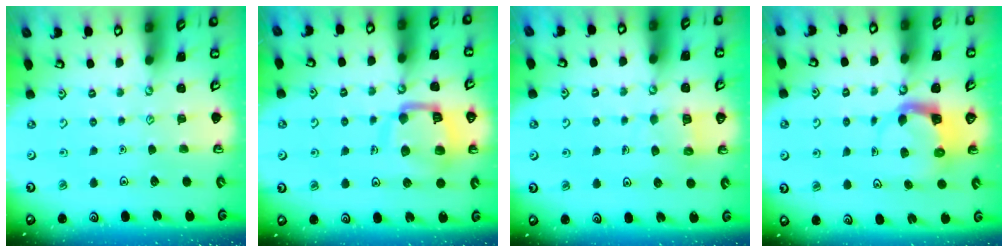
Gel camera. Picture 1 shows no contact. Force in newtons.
{"total": 13.1, "press": 13.0, "slide": 1.5}
{"total": 7.1, "press": 7.1, "slide": 0.4}
{"total": 3.6, "press": 3.6, "slide": 0.7}